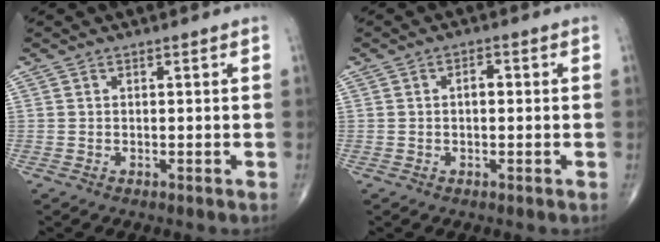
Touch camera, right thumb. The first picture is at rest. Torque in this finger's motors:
{"motor_torque": [0.60, 1.45, 0.07, -0.17, 0.04]}